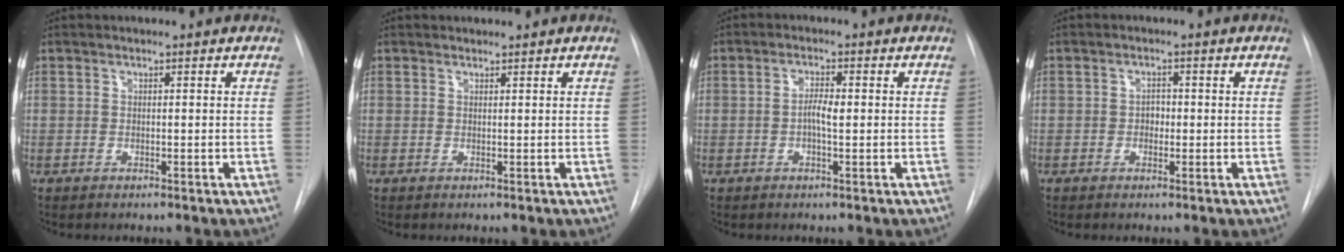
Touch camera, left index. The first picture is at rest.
{"total": 0.6, "force": [0.6, 0.1, -0.1], "torque": [-0.003, 0.003, 0.010]}
{"total": 2.6, "force": [-0.2, 0.7, 2.5], "torque": [-0.046, 0.004, -0.006]}
{"total": 1.6, "force": [-0.2, 1.2, 1.0], "torque": [-0.013, 0.005, -0.005]}